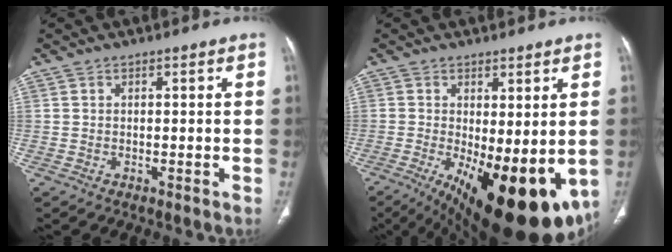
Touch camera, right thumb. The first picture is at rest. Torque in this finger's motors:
{"motor_torque": [0.06, 1.87, 1.18, 0.66, 0.59]}